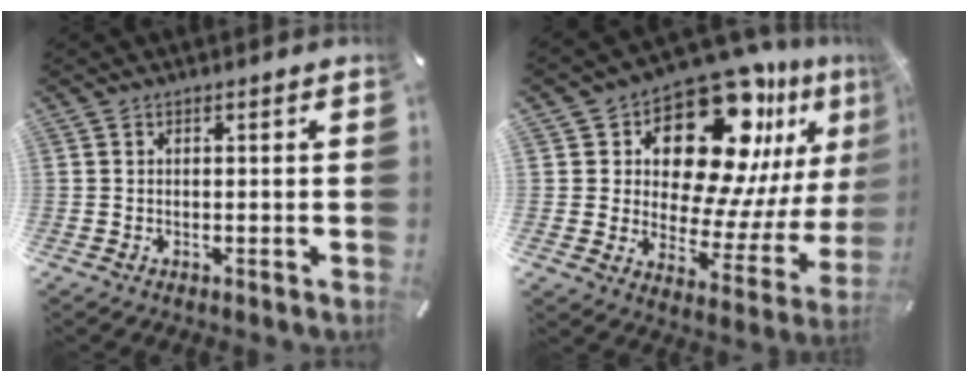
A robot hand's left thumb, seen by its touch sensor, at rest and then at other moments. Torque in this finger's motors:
{"motor_torque": [2.53, 2.48, 2.07, -0.70, 0.17]}